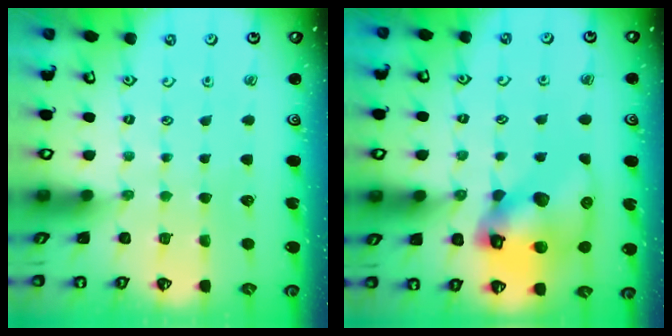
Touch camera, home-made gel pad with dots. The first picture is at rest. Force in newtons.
{"total": 16.3, "press": 16.2, "slide": 2.5}